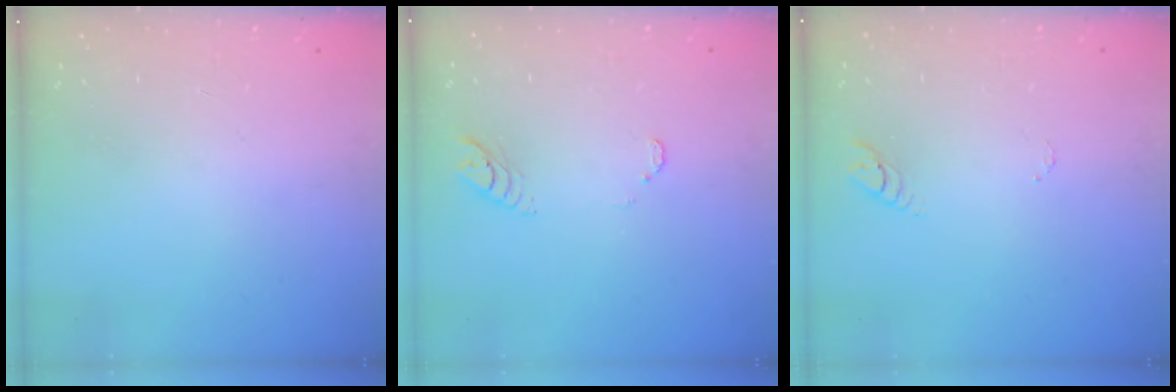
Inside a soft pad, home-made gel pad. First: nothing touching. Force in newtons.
{"total": 4.0, "press": 3.9, "slide": 0.3}
{"total": 2.9, "press": 2.9, "slide": 0.4}